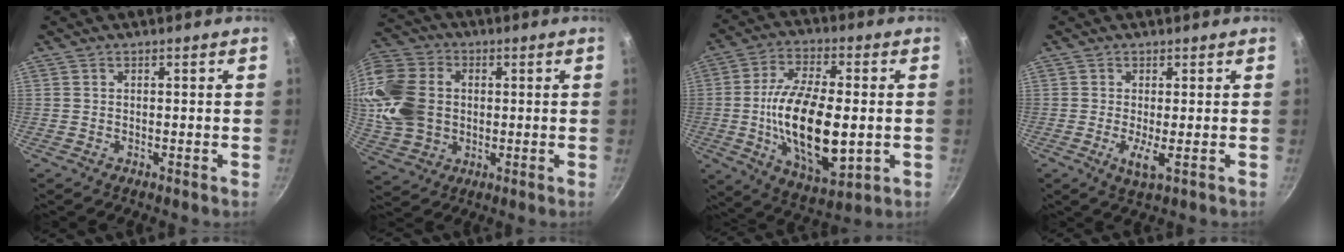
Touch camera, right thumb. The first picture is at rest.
{"total": 17.8, "force": [1.0, 13.9, 11.0], "torque": [-0.215, 0.014, 0.019]}
{"total": 19.7, "force": [-1.7, 9.1, 17.4], "torque": [-0.310, 0.001, -0.025]}
{"total": 3.3, "force": [-0.5, 0.6, 3.2], "torque": [-0.067, -0.011, -0.006]}